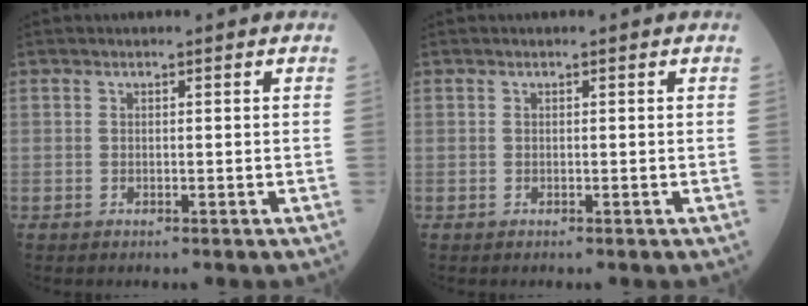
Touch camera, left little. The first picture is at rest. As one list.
[{"total": 0.0}]